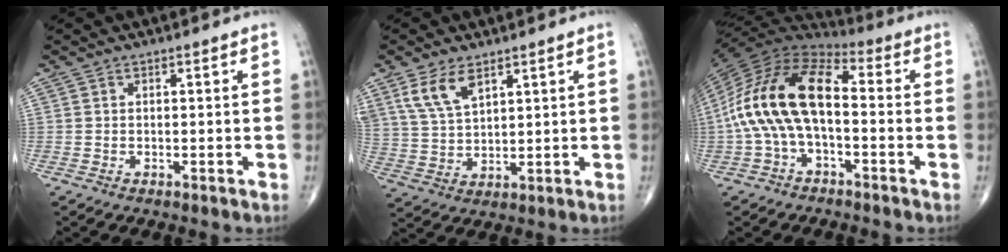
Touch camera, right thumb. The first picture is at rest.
{"total": 7.7, "force": [4.6, 3.8, 4.9], "torque": [-0.093, -0.015, 0.101]}
{"total": 17.5, "force": [-1.4, 8.9, 15.0], "torque": [-0.287, 0.041, -0.035]}